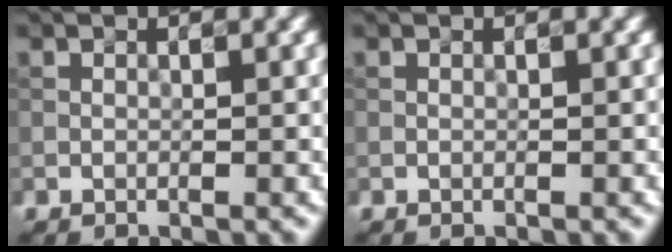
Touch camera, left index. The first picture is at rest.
{"total": 0.0}